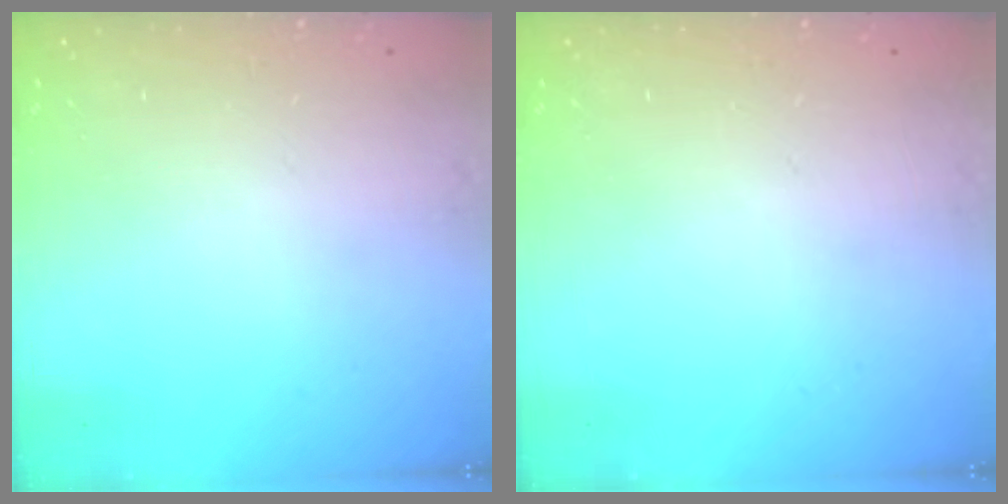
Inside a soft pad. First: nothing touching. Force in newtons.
{"total": 0.0}